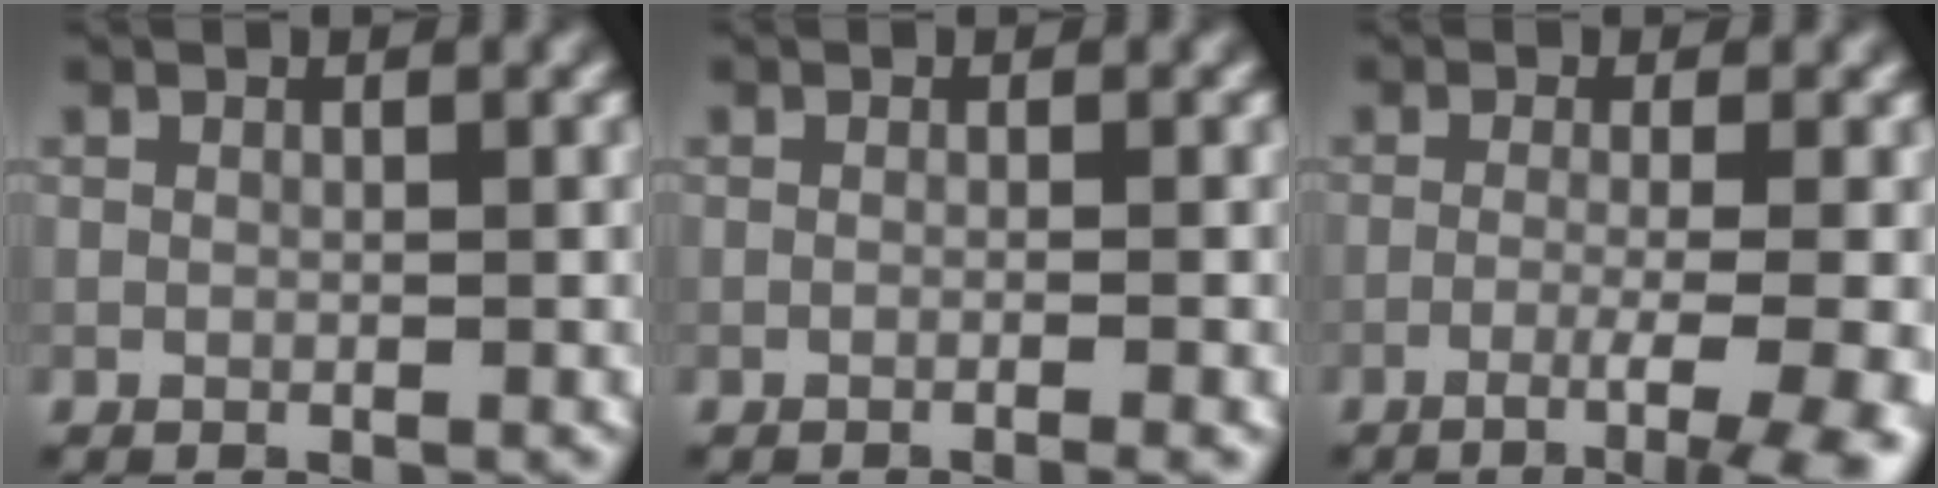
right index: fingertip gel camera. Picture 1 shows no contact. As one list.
[{"total": 1.5, "force": [-0.4, 0.4, 1.4], "torque": [-0.012, -0.004, -0.015]}, {"total": 5.9, "force": [-2.6, 1.3, 5.1], "torque": [-0.069, -0.001, -0.045]}]